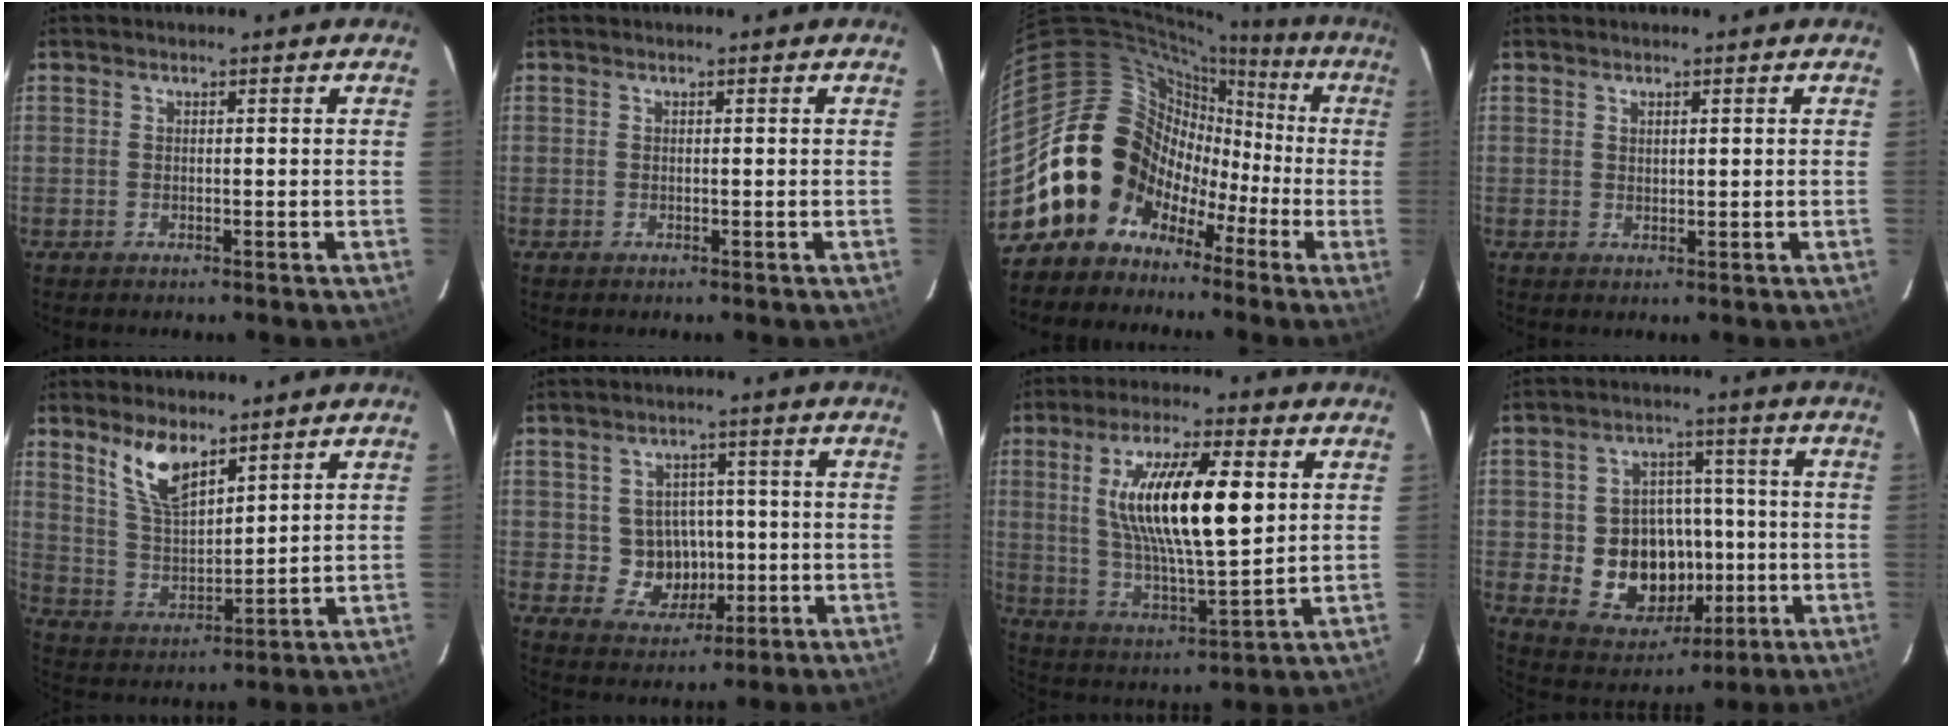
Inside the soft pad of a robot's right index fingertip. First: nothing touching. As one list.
[{"total": 0.0}, {"total": 16.5, "force": [-5.6, 14.8, 4.5], "torque": [-0.113, 0.042, -0.099]}, {"total": 1.1, "force": [0.7, 0.5, 0.6], "torque": [-0.009, 0.002, 0.014]}, {"total": 9.3, "force": [6.3, 3.5, 5.9], "torque": [-0.112, 0.000, 0.133]}, {"total": 7.2, "force": [-0.6, 6.8, 2.1], "torque": [-0.050, 0.015, 0.009]}, {"total": 17.9, "force": [4.2, 4.9, 16.7], "torque": [-0.304, 0.001, 0.082]}, {"total": 13.7, "force": [-2.2, 11.5, 7.1], "torque": [-0.157, 0.011, -0.013]}]